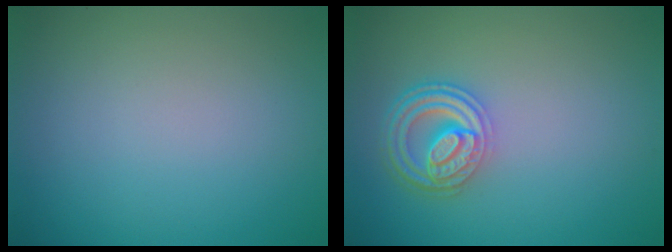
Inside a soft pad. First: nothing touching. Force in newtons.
{"total": 4.5, "press": 3.5, "slide": 2.8}